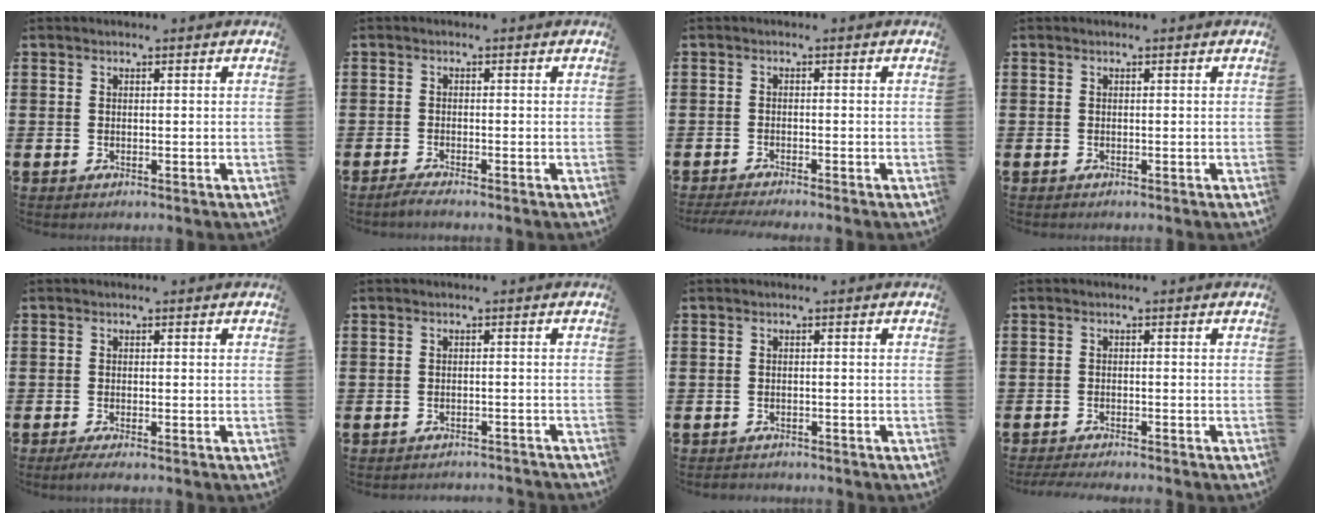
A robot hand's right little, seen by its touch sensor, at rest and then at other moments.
{"total": 1.1, "force": [-0.8, 0.0, 0.8], "torque": [-0.012, -0.003, -0.015]}
{"total": 1.3, "force": [-1.2, -0.1, 0.5], "torque": [-0.007, 0.000, -0.023]}
{"total": 0.0}
{"total": 1.1, "force": [-0.6, 0.1, 0.9], "torque": [-0.014, -0.003, -0.012]}
{"total": 1.2, "force": [-1.1, -0.1, -0.1], "torque": [-0.001, 0.003, -0.024]}
{"total": 0.6, "force": [-0.6, 0.1, -0.1], "torque": [0.000, 0.000, -0.013]}
{"total": 1.4, "force": [-1.4, -0.1, 0.4], "torque": [-0.006, 0.001, -0.027]}